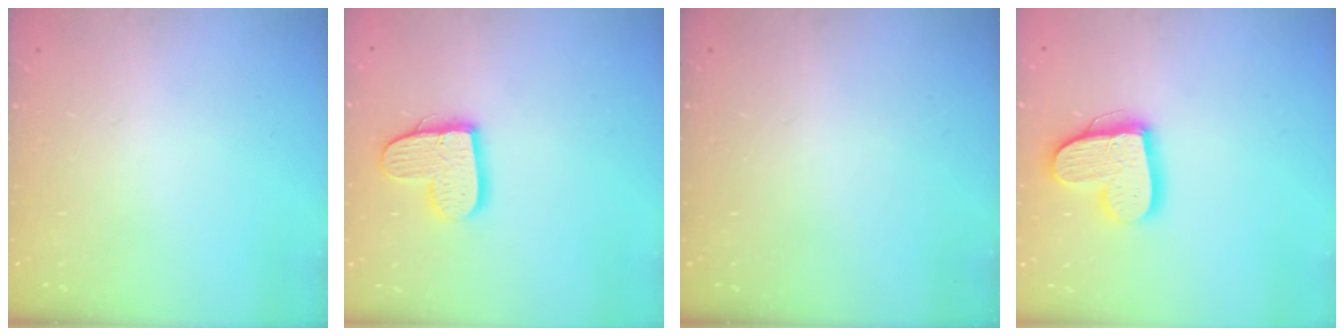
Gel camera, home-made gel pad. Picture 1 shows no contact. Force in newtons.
{"total": 12.6, "press": 12.6, "slide": 0.8}
{"total": 0.0}
{"total": 14.6, "press": 14.6, "slide": 1.3}